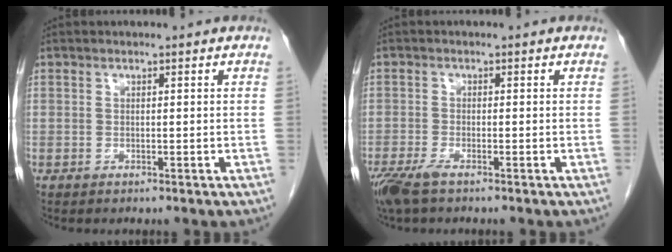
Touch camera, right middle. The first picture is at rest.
{"total": 4.1, "force": [-2.8, 0.9, 2.9], "torque": [-0.060, -0.011, -0.053]}